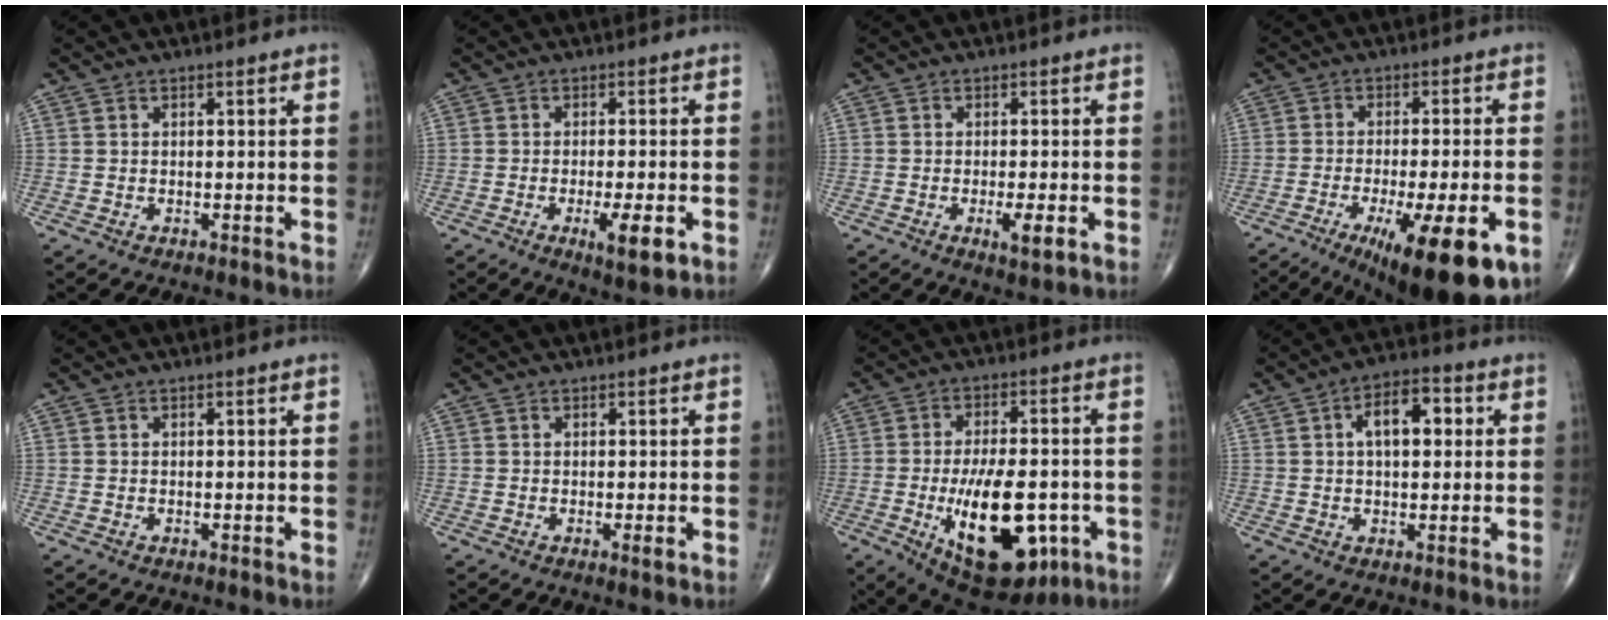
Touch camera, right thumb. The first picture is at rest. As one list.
[{"total": 6.3, "force": [-2.2, 1.4, 5.7], "torque": [-0.091, -0.009, -0.031]}, {"total": 3.8, "force": [-1.3, 0.8, 3.5], "torque": [-0.058, -0.007, -0.019]}, {"total": 18.6, "force": [-8.6, 4.8, 15.7], "torque": [-0.193, -0.001, -0.120]}, {"total": 0.0}, {"total": 0.9, "force": [-0.2, 0.1, 0.9], "torque": [-0.014, -0.003, -0.003]}, {"total": 20.0, "force": [-5.7, 9.5, 16.6], "torque": [-0.248, 0.010, -0.065]}, {"total": 8.7, "force": [1.9, 4.6, 7.2], "torque": [-0.097, 0.017, 0.023]}]